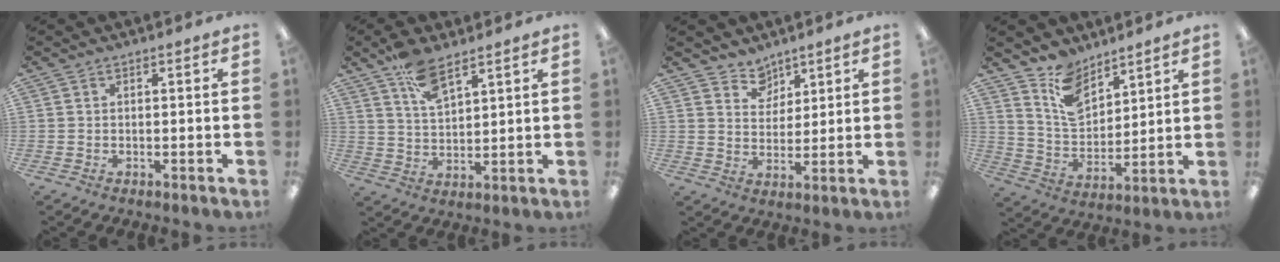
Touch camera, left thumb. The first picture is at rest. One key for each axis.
{"total": 8.9, "fx": 6.3, "fy": 3.6, "fz": 5.3, "tx": -0.094, "ty": -0.026, "tz": 0.112}
{"total": 6.3, "fx": 4.9, "fy": 3.9, "fz": 0.2, "tx": -0.005, "ty": -0.033, "tz": 0.090}
{"total": 10.5, "fx": 8.0, "fy": 5.5, "fz": 4.0, "tx": -0.085, "ty": -0.046, "tz": 0.153}